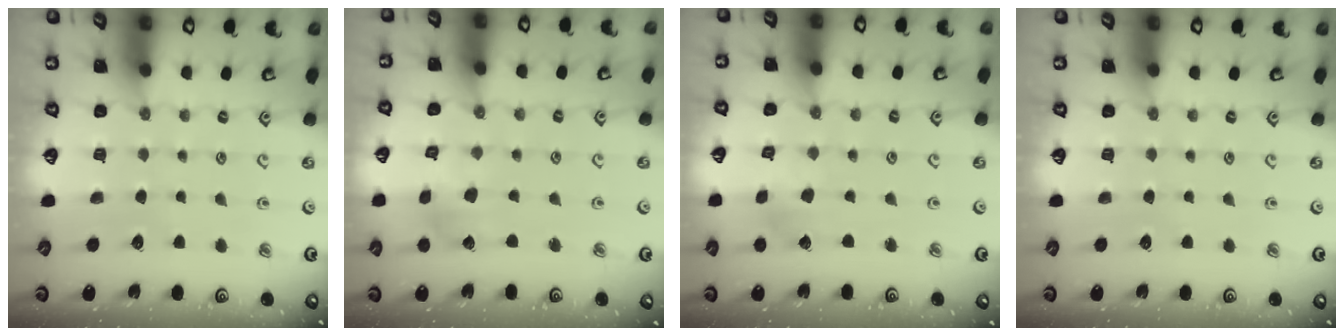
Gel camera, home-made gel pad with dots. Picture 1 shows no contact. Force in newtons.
{"total": 3.0, "press": 2.9, "slide": 0.5}
{"total": 1.8, "press": 1.8, "slide": 0.2}
{"total": 0.0}